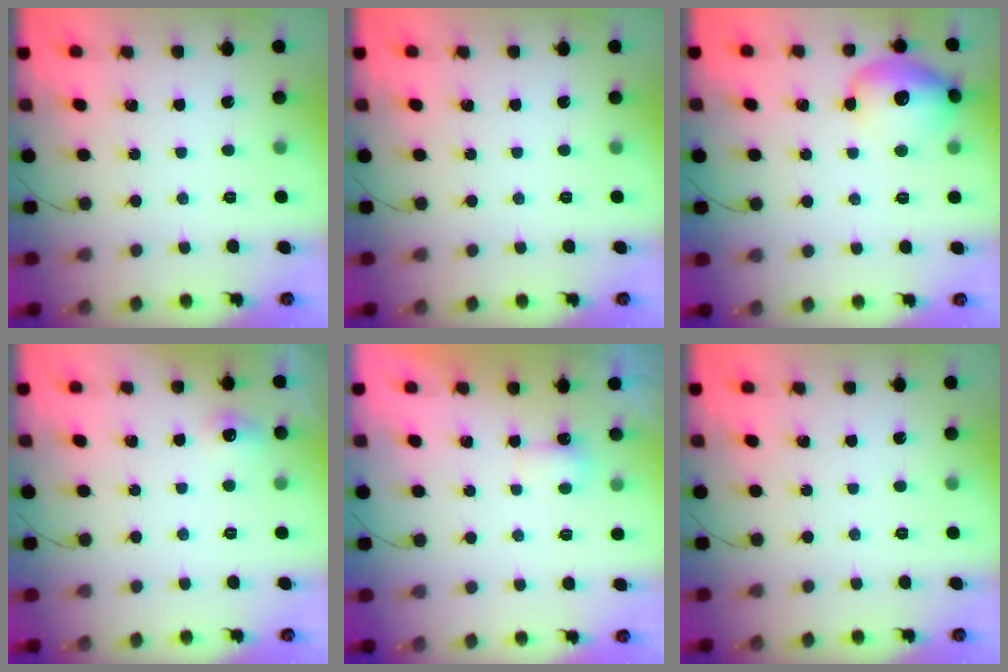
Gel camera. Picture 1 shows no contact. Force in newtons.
{"total": 0.0}
{"total": 13.4, "press": 13.2, "slide": 2.3}
{"total": 5.4, "press": 5.2, "slide": 1.4}
{"total": 3.0, "press": 2.9, "slide": 0.8}
{"total": 0.0}